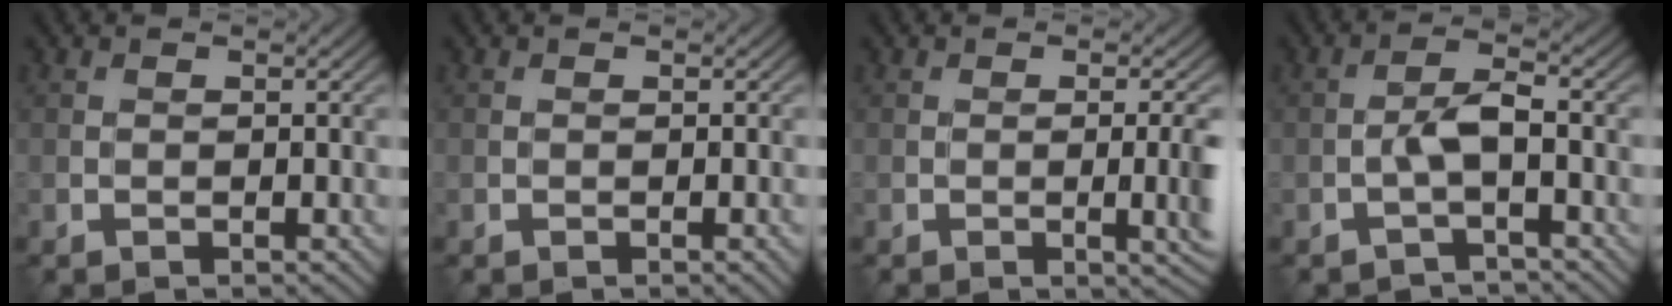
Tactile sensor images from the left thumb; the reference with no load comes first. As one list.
[{"total": 0.7, "force": [-0.4, 0.1, 0.6], "torque": [-0.011, -0.001, -0.006]}, {"total": 3.5, "force": [-0.3, 0.7, 3.4], "torque": [-0.053, -0.003, -0.002]}, {"total": 3.1, "force": [-1.5, 0.9, 2.5], "torque": [-0.051, 0.009, -0.037]}]